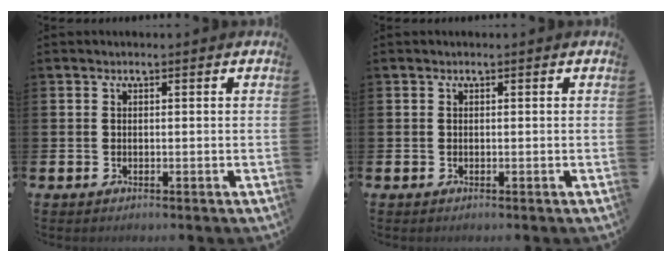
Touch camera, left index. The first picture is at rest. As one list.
[{"total": 0.0}]